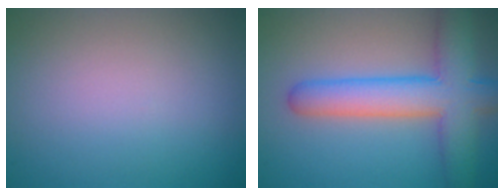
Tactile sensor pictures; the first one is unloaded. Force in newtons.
{"total": 7.8, "press": 7.8, "slide": 0.3}